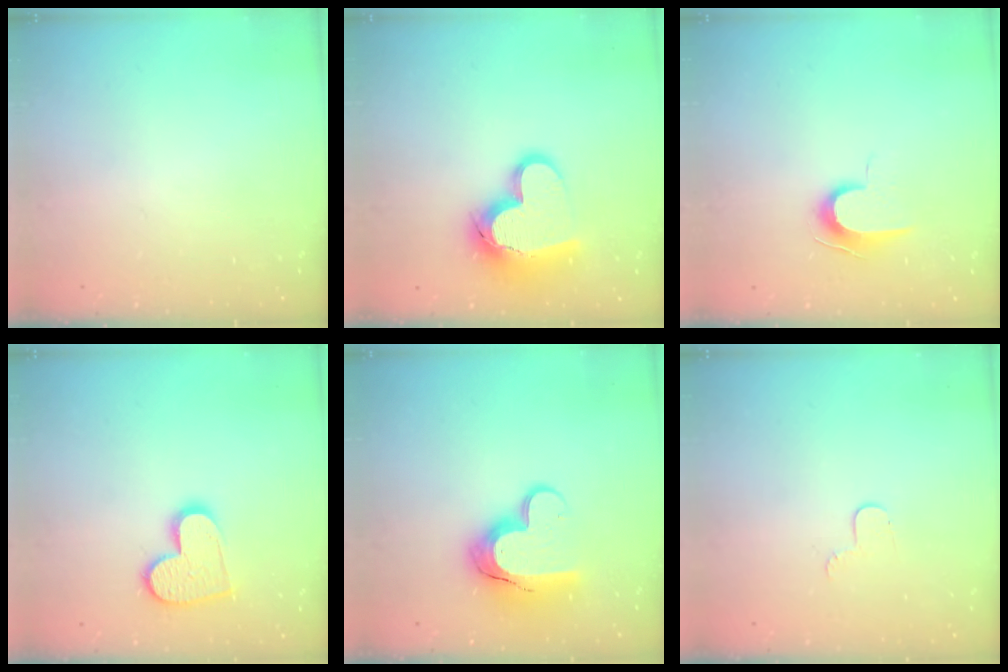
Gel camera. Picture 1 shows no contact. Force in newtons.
{"total": 16.9, "press": 16.7, "slide": 2.4}
{"total": 7.8, "press": 7.8, "slide": 0.7}
{"total": 12.7, "press": 12.6, "slide": 1.0}
{"total": 14.0, "press": 13.9, "slide": 0.7}
{"total": 4.0, "press": 3.9, "slide": 0.3}